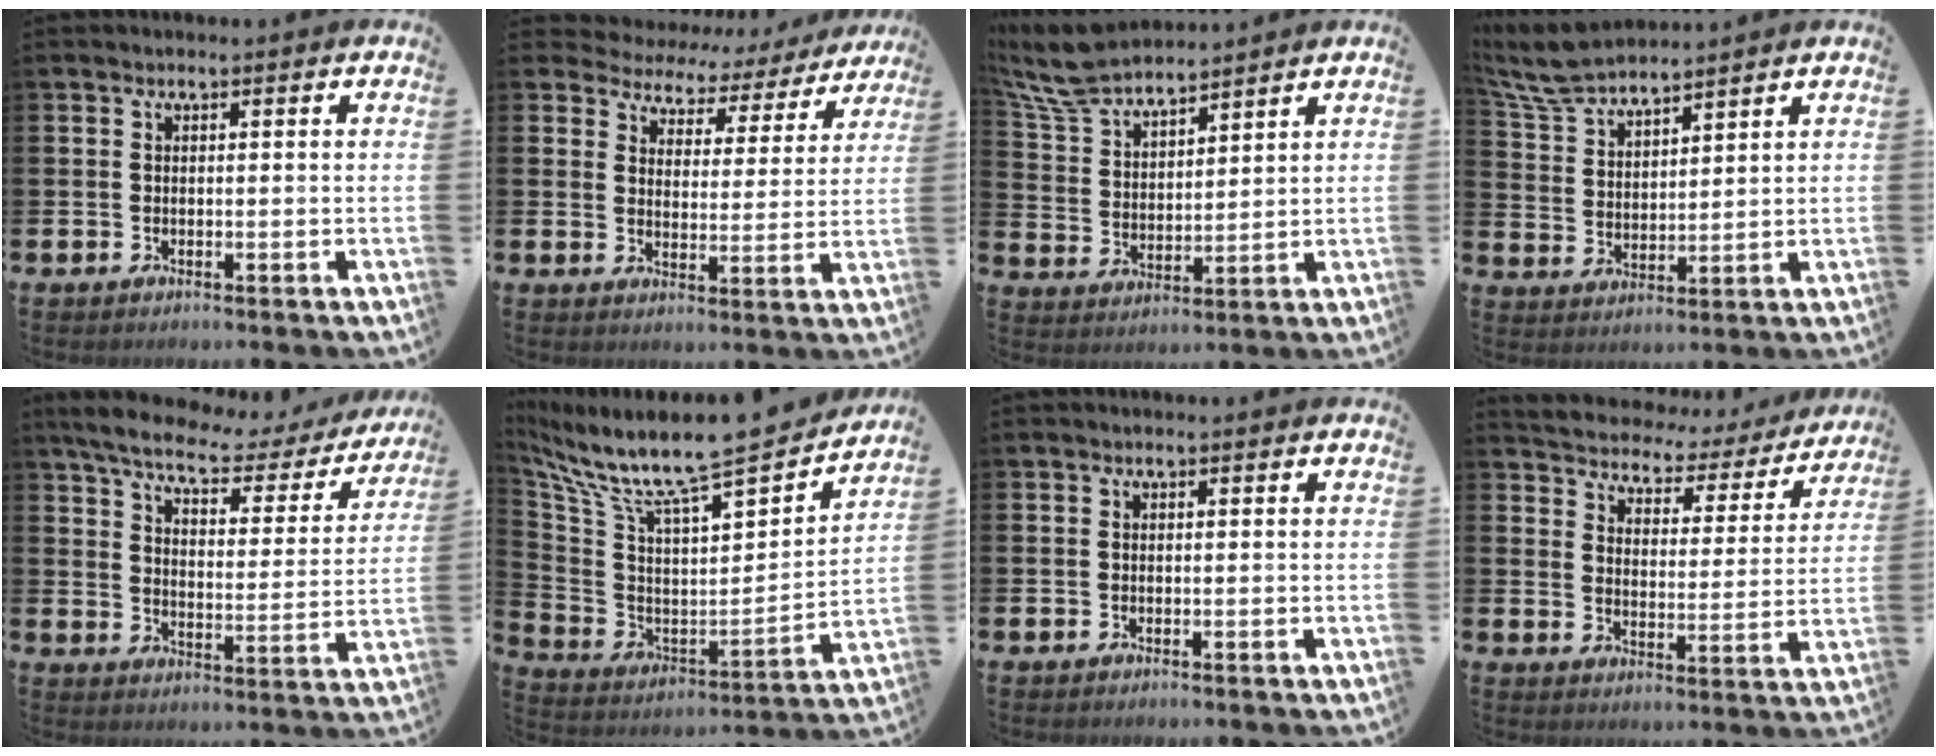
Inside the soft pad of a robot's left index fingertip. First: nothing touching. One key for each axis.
{"total": 4.9, "fx": 4.5, "fy": 2.1, "fz": 0.0, "tx": -0.023, "ty": -0.041, "tz": 0.071}
{"total": 8.1, "fx": 7.6, "fy": 1.6, "fz": 2.3, "tx": -0.082, "ty": -0.035, "tz": 0.139}
{"total": 7.2, "fx": 6.8, "fy": 1.2, "fz": 1.9, "tx": -0.069, "ty": -0.026, "tz": 0.126}
{"total": 6.7, "fx": 5.4, "fy": 1.8, "fz": 3.5, "tx": -0.085, "ty": -0.035, "tz": 0.084}
{"total": 10.2, "fx": 8.8, "fy": 1.2, "fz": 5.0, "tx": -0.134, "ty": -0.076, "tz": 0.143}
{"total": 0.0}
{"total": 4.1, "fx": 3.8, "fy": 1.4, "fz": 0.2, "tx": -0.031, "ty": -0.037, "tz": 0.058}